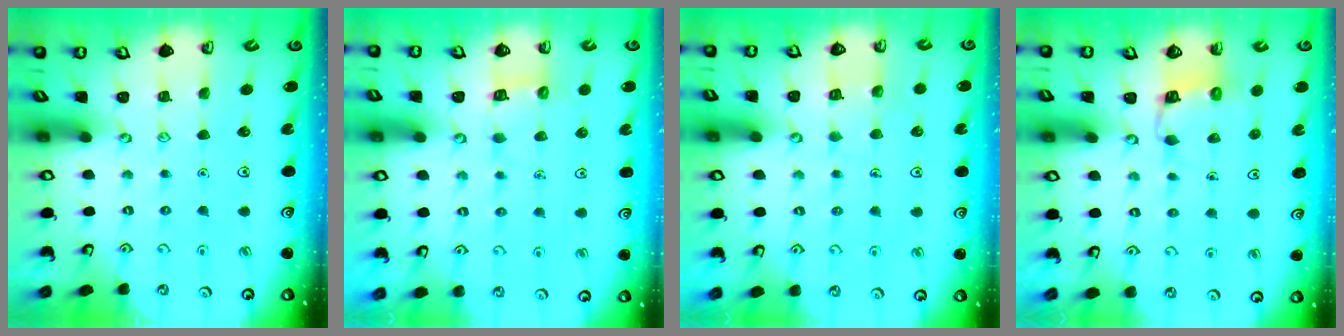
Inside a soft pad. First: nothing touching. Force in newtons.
{"total": 4.8, "press": 4.8, "slide": 0.5}
{"total": 4.2, "press": 4.2, "slide": 0.3}
{"total": 2.8, "press": 2.8, "slide": 0.2}